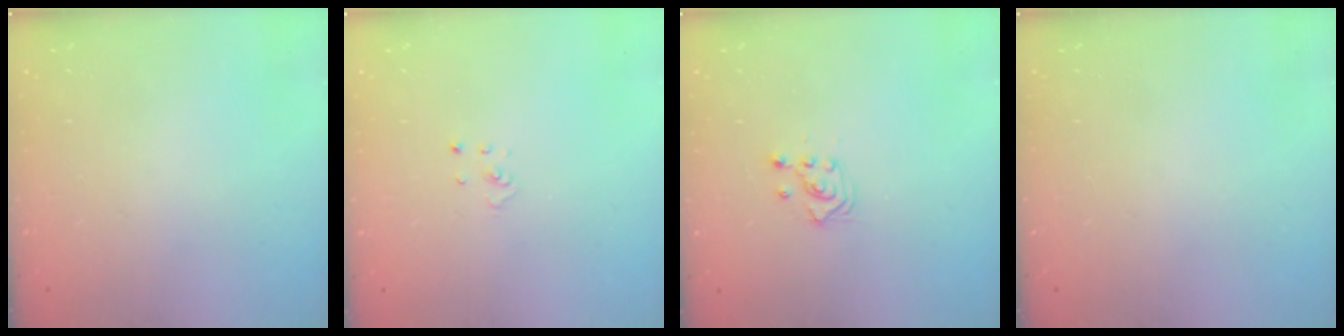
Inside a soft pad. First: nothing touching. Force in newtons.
{"total": 1.1, "press": 1.1, "slide": 0.1}
{"total": 2.4, "press": 2.2, "slide": 0.8}
{"total": 0.0}